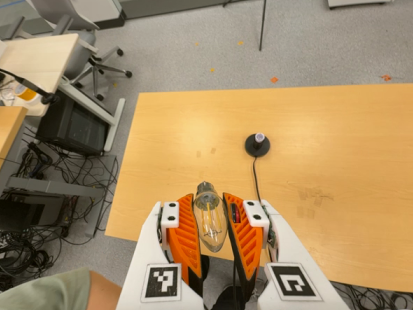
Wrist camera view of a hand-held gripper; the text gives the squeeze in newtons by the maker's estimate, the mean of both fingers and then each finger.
{"total": 20.0, "left": 21.8, "right": 18.1}